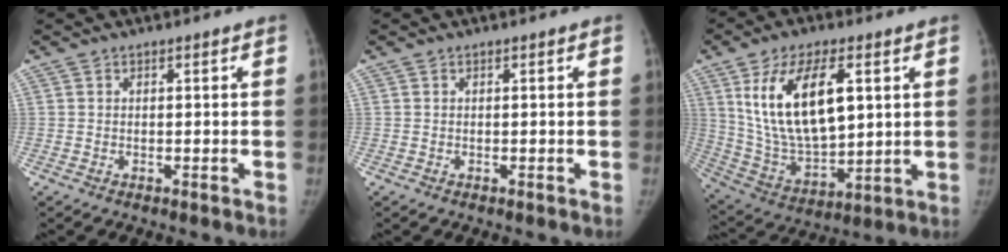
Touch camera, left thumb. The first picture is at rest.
{"total": 0.0}
{"total": 19.4, "force": [5.9, 9.6, 15.8], "torque": [-0.273, -0.020, 0.122]}